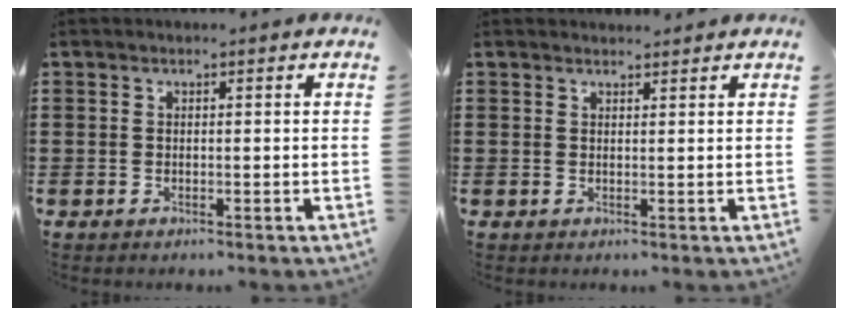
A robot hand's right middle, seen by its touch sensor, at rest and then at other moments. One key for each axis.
{"total": 1.2, "fx": 1.1, "fy": 0.2, "fz": 0.0, "tx": 0.005, "ty": -0.003, "tz": 0.020}